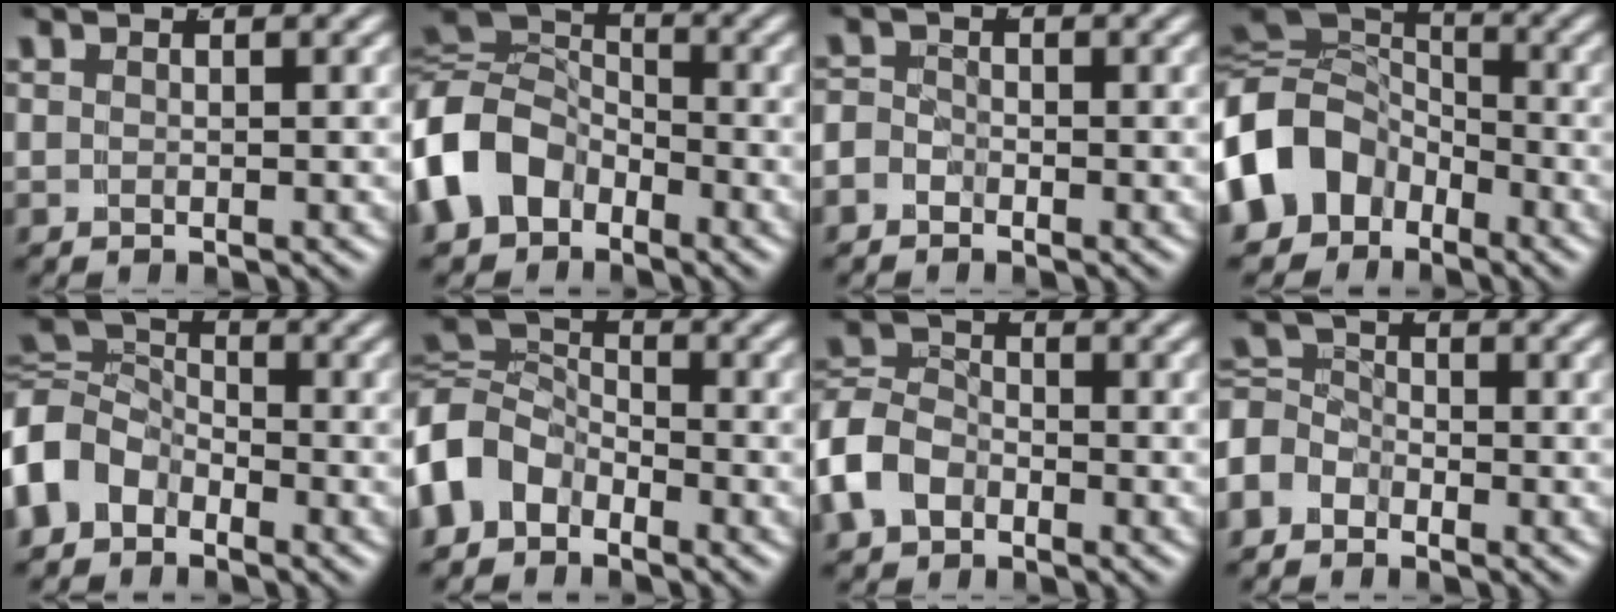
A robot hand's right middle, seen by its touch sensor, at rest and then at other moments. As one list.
[{"total": 9.2, "force": [-1.5, 7.8, 4.8], "torque": [-0.125, -0.026, -0.024]}, {"total": 2.2, "force": [-1.3, 1.6, 0.5], "torque": [-0.019, -0.016, -0.020]}, {"total": 12.5, "force": [-2.3, 10.8, 5.9], "torque": [-0.153, -0.034, -0.039]}, {"total": 6.1, "force": [-1.6, 5.2, 2.8], "torque": [-0.075, -0.022, -0.025]}, {"total": 6.8, "force": [-1.4, 5.7, 3.3], "torque": [-0.085, -0.024, -0.024]}, {"total": 6.0, "force": [-1.9, 5.1, 2.5], "torque": [-0.076, -0.022, -0.030]}, {"total": 4.9, "force": [-1.5, 4.2, 1.9], "torque": [-0.042, -0.019, -0.026]}]